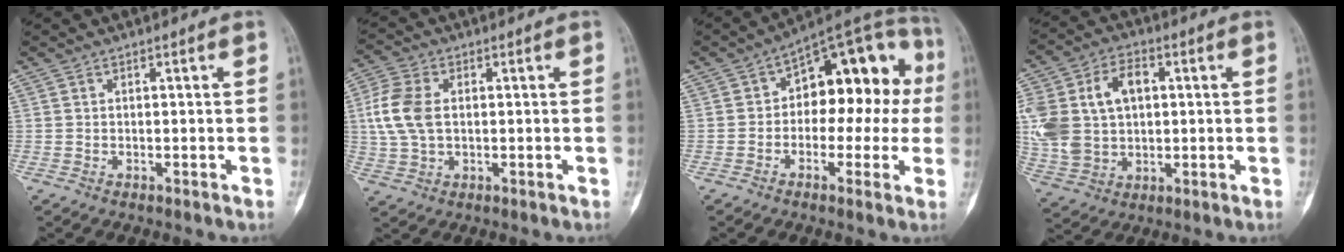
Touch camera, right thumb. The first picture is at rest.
{"total": 8.8, "force": [1.0, 5.5, 6.8], "torque": [-0.158, 0.007, 0.020]}
{"total": 17.1, "force": [0.8, 10.1, 13.7], "torque": [-0.127, 0.046, 0.003]}
{"total": 17.5, "force": [2.8, 12.3, 12.0], "torque": [-0.251, 0.015, 0.058]}